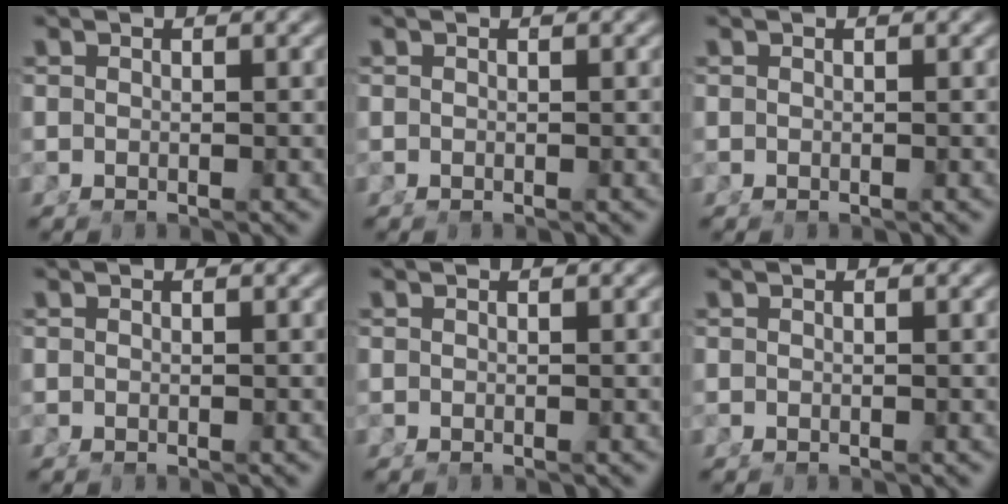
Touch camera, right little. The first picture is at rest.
{"total": 0.0}
{"total": 0.0}
{"total": 0.0}
{"total": 0.0}
{"total": 0.0}